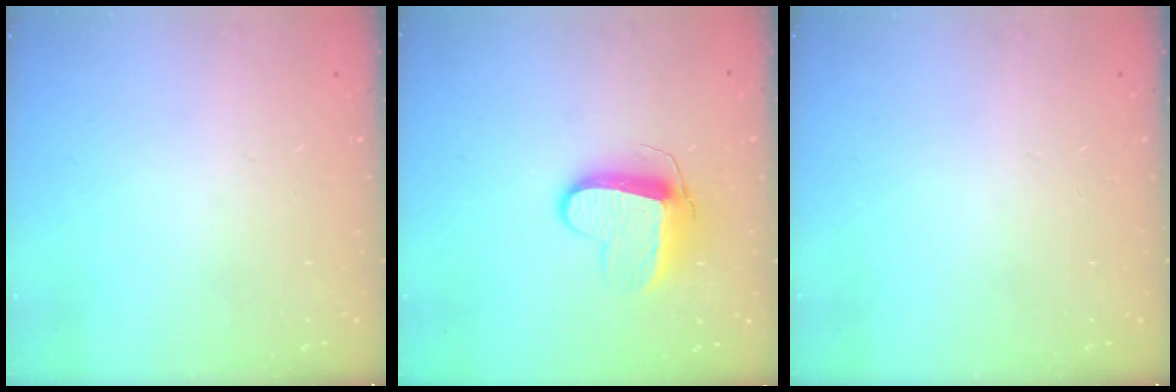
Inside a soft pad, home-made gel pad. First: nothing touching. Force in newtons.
{"total": 9.5, "press": 9.5, "slide": 0.2}
{"total": 0.0}